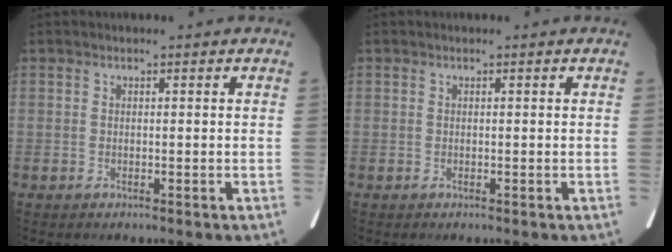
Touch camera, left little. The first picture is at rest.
{"total": 0.0}